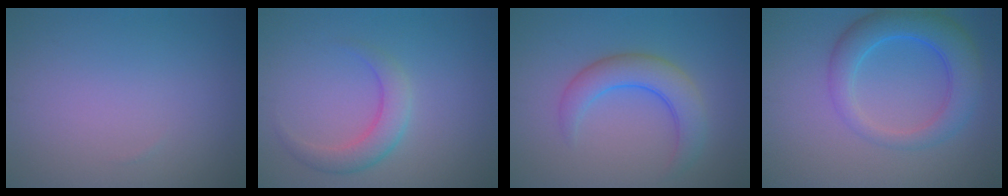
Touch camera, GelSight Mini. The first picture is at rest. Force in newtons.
{"total": 2.8, "press": 2.8, "slide": 0.1}
{"total": 4.3, "press": 4.3, "slide": 0.3}
{"total": 5.4, "press": 5.4, "slide": 0.2}